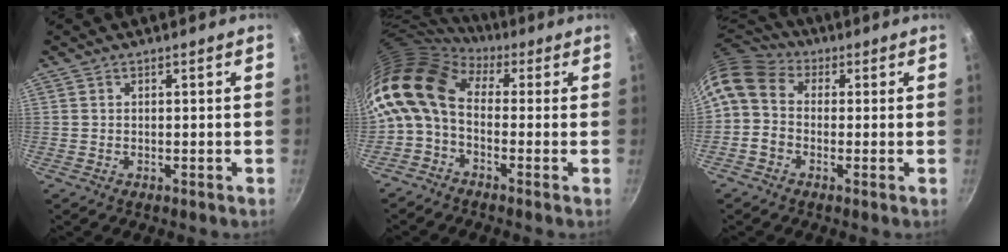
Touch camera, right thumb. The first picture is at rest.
{"total": 12.4, "force": [0.5, 8.2, 9.2], "torque": [-0.174, 0.027, -0.014]}
{"total": 8.6, "force": [0.4, 6.9, 5.2], "torque": [-0.084, 0.023, -0.011]}